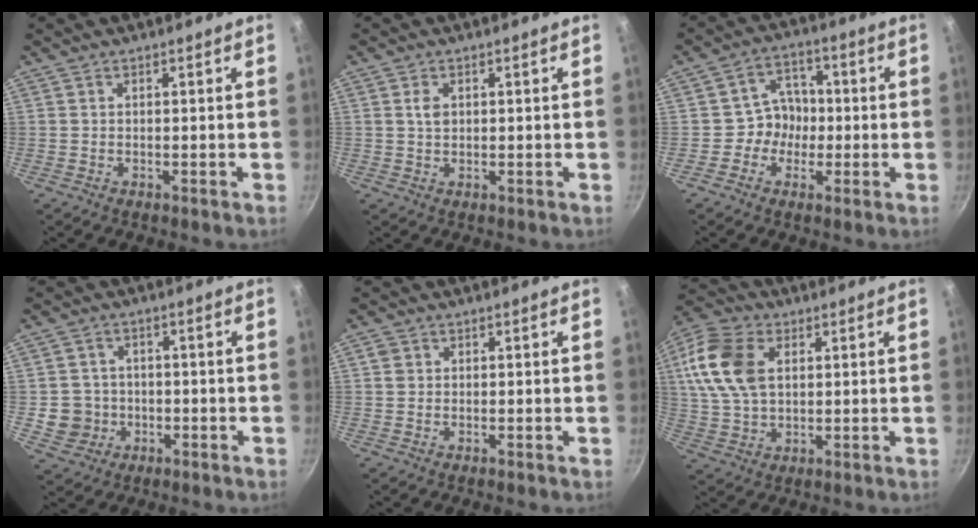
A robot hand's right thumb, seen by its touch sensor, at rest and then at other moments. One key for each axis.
{"total": 2.2, "fx": 0.6, "fy": 1.5, "fz": 1.4, "tx": -0.022, "ty": 0.000, "tz": 0.011}
{"total": 6.6, "fx": -0.9, "fy": 6.1, "fz": 2.4, "tx": 0.012, "ty": 0.019, "tz": -0.026}
{"total": 6.0, "fx": -1.0, "fy": 5.8, "fz": 1.2, "tx": 0.008, "ty": 0.018, "tz": -0.007}
{"total": 1.6, "fx": 0.4, "fy": 1.4, "fz": 0.6, "tx": -0.006, "ty": 0.005, "tz": 0.004}
{"total": 14.4, "fx": 3.5, "fy": 9.4, "fz": 10.3, "tx": -0.195, "ty": 0.006, "tz": 0.062}